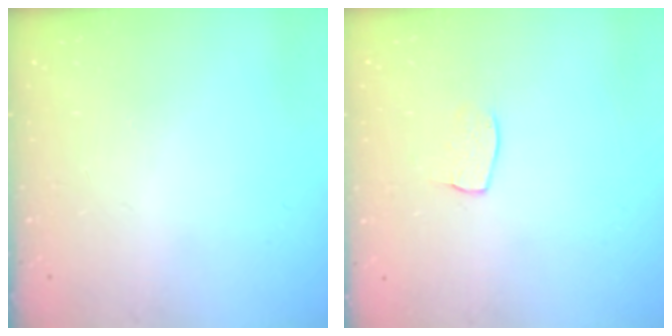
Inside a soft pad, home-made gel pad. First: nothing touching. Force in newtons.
{"total": 5.0, "press": 5.0, "slide": 0.3}